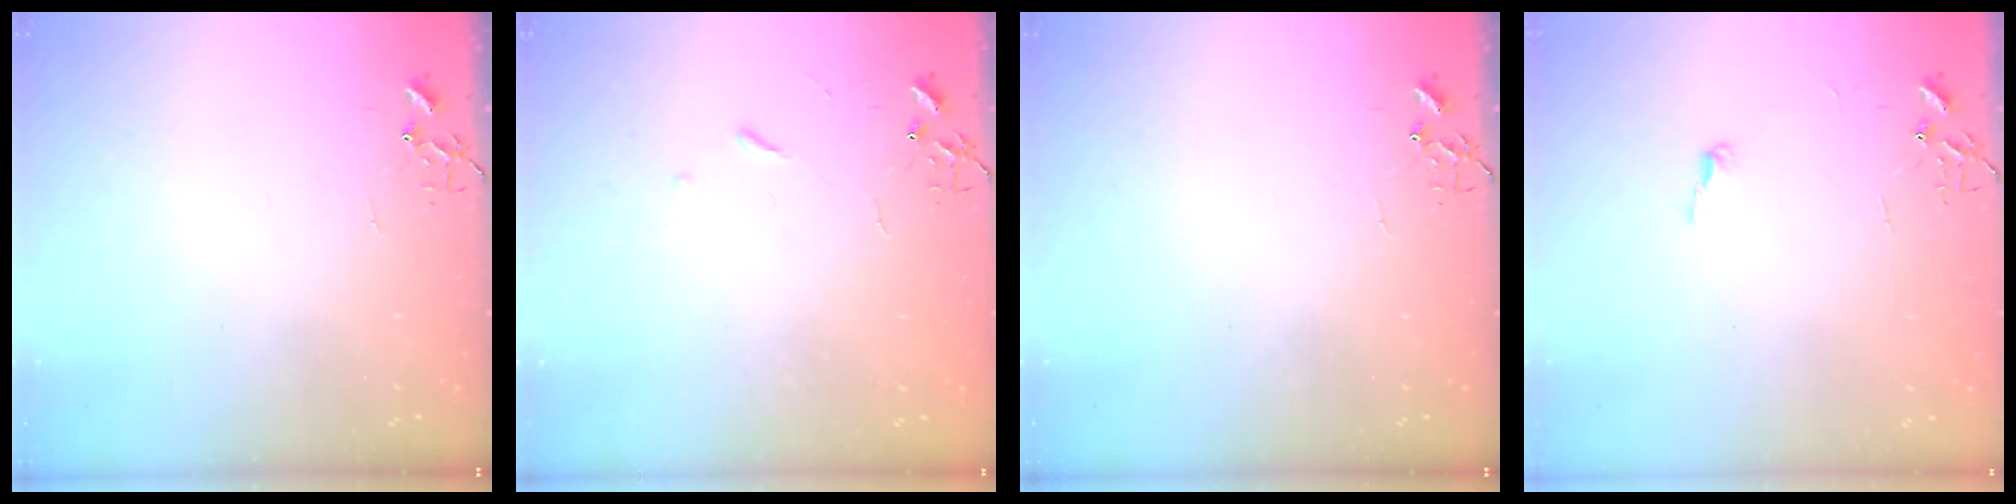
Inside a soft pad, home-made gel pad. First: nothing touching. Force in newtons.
{"total": 2.9, "press": 2.8, "slide": 0.5}
{"total": 0.0}
{"total": 4.4, "press": 4.4, "slide": 0.4}